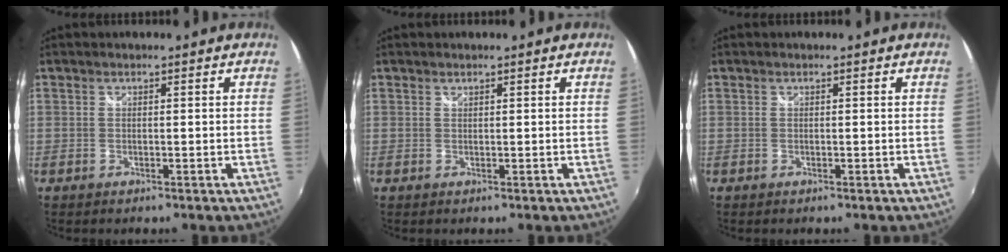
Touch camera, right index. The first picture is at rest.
{"total": 0.0}
{"total": 0.0}